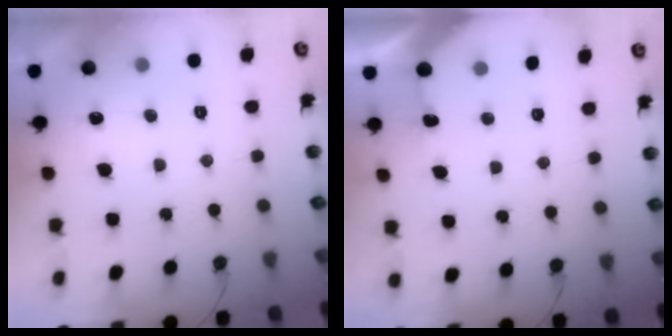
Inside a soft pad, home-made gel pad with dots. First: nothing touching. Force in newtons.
{"total": 3.0, "press": 2.9, "slide": 0.4}